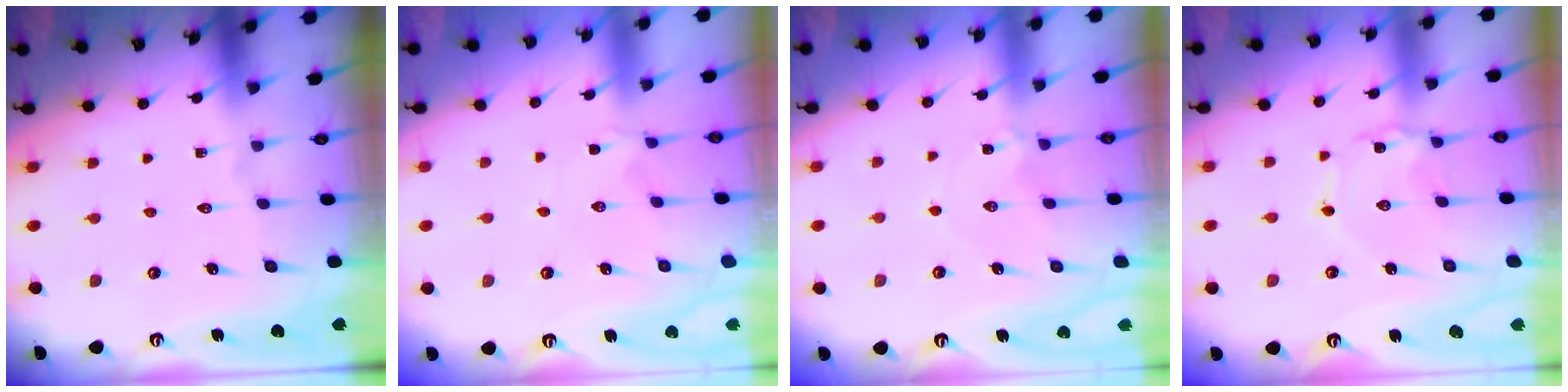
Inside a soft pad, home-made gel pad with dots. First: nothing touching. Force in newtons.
{"total": 1.3, "press": 1.3, "slide": 0.4}
{"total": 1.2, "press": 1.2, "slide": 0.3}
{"total": 1.5, "press": 1.5, "slide": 0.1}